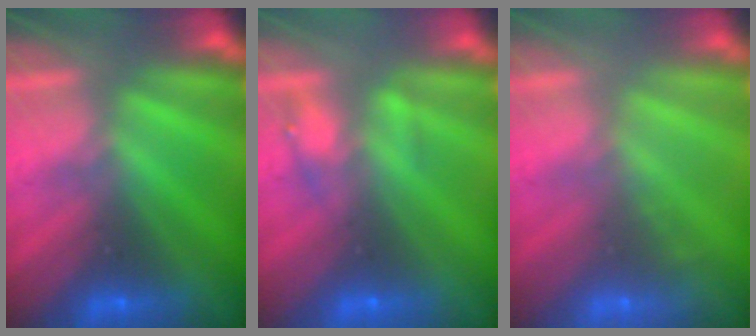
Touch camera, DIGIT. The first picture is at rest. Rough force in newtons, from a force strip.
{"total": 2.2}
{"total": 1.7}